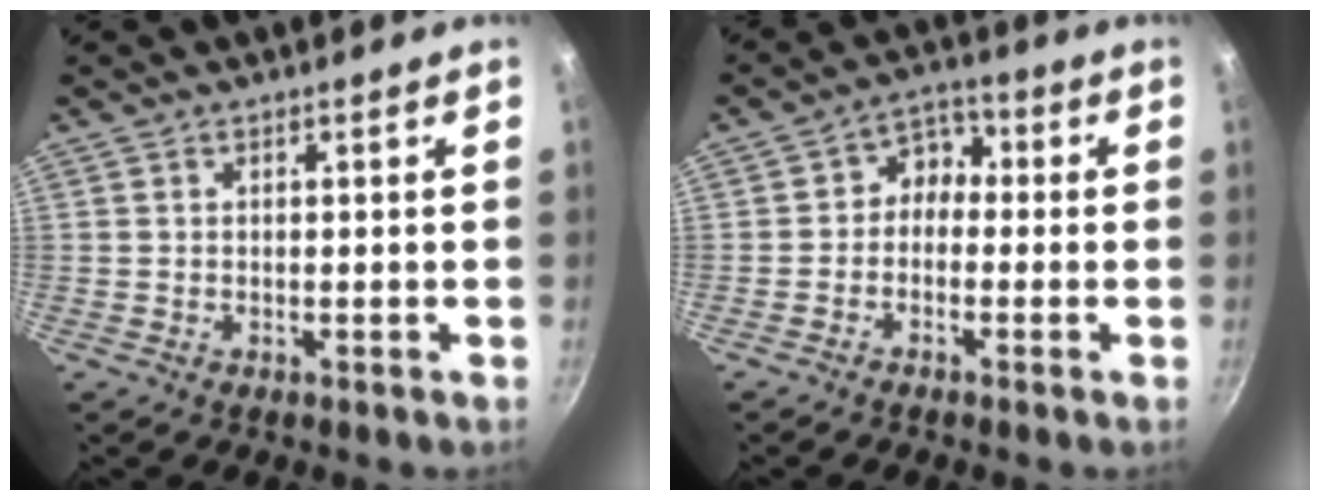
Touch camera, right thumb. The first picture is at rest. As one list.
[{"total": 4.8, "force": [-0.9, 4.0, 2.6], "torque": [-0.008, 0.027, -0.032]}]